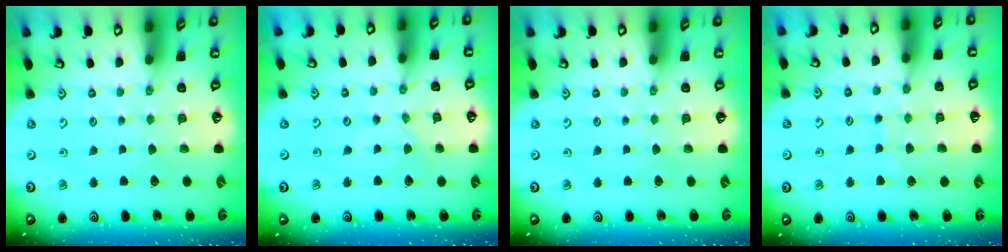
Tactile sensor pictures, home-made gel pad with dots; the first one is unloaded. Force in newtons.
{"total": 0.6, "press": 0.5, "slide": 0.2}
{"total": 0.0}
{"total": 7.2, "press": 7.2, "slide": 0.6}